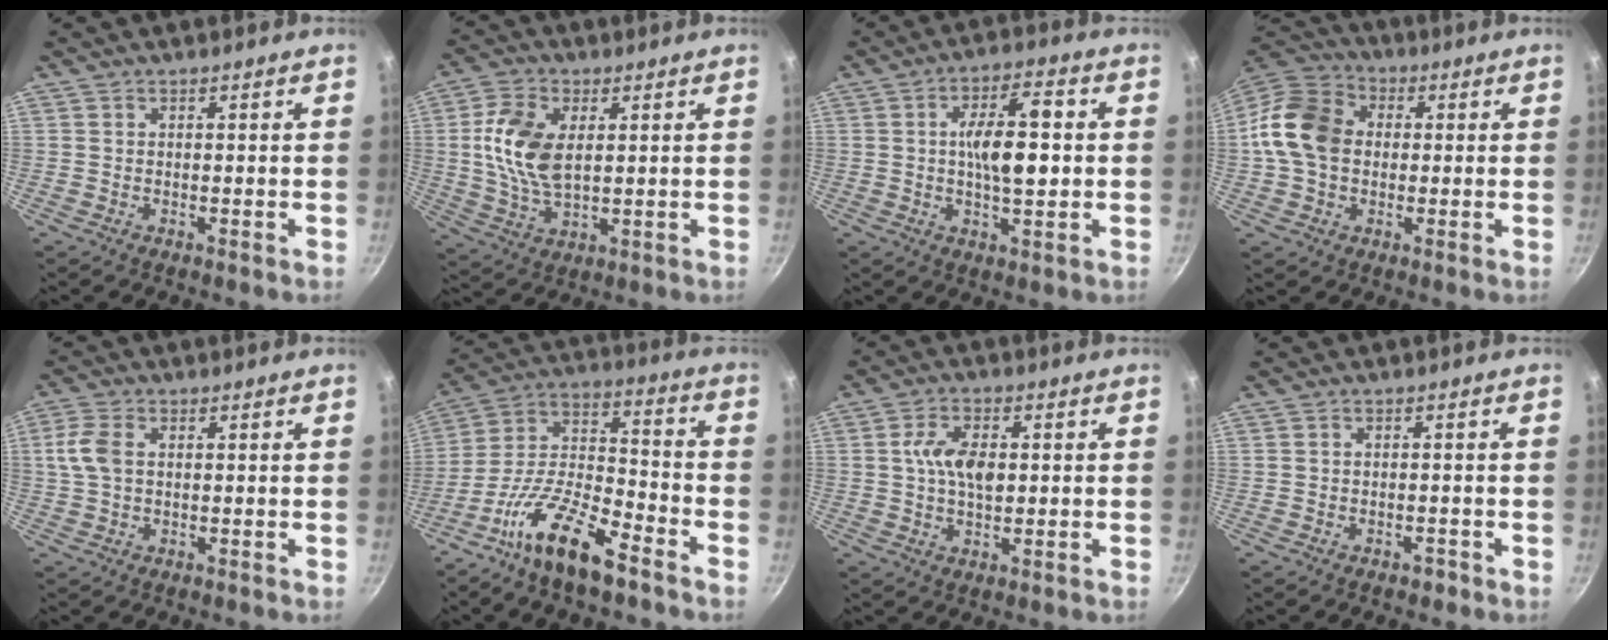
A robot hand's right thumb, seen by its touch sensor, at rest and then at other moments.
{"total": 11.7, "force": [2.0, 6.7, 9.4], "torque": [-0.179, -0.002, 0.039]}
{"total": 10.7, "force": [0.4, 4.1, 9.9], "torque": [-0.144, 0.013, 0.002]}
{"total": 13.6, "force": [0.3, 10.5, 8.6], "torque": [-0.135, 0.024, -0.010]}
{"total": 5.6, "force": [0.8, 3.5, 4.3], "torque": [-0.094, 0.010, 0.013]}
{"total": 16.7, "force": [-10.5, 5.6, 11.7], "torque": [-0.211, 0.072, -0.210]}
{"total": 7.2, "force": [0.7, 4.0, 5.9], "torque": [-0.096, 0.008, 0.007]}
{"total": 1.4, "force": [-1.0, 0.7, 0.5], "torque": [-0.001, 0.014, -0.007]}